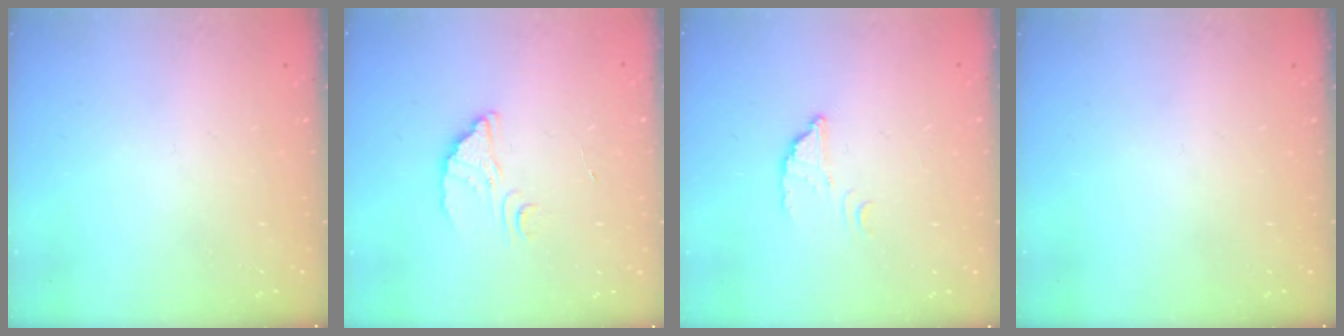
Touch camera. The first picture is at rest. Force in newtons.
{"total": 2.8, "press": 2.8, "slide": 0.0}
{"total": 2.5, "press": 2.5, "slide": 0.2}
{"total": 0.0}